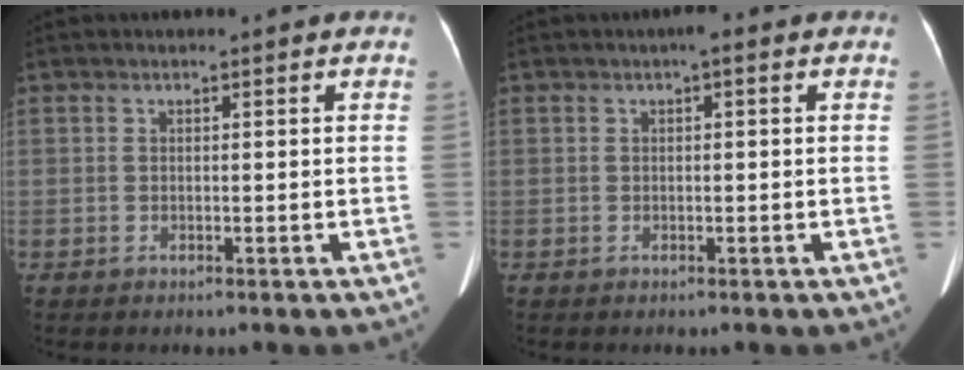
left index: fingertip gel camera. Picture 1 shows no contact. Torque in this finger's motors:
{"motor_torque": [-0.41, -1.05, 0.21, 0.07]}